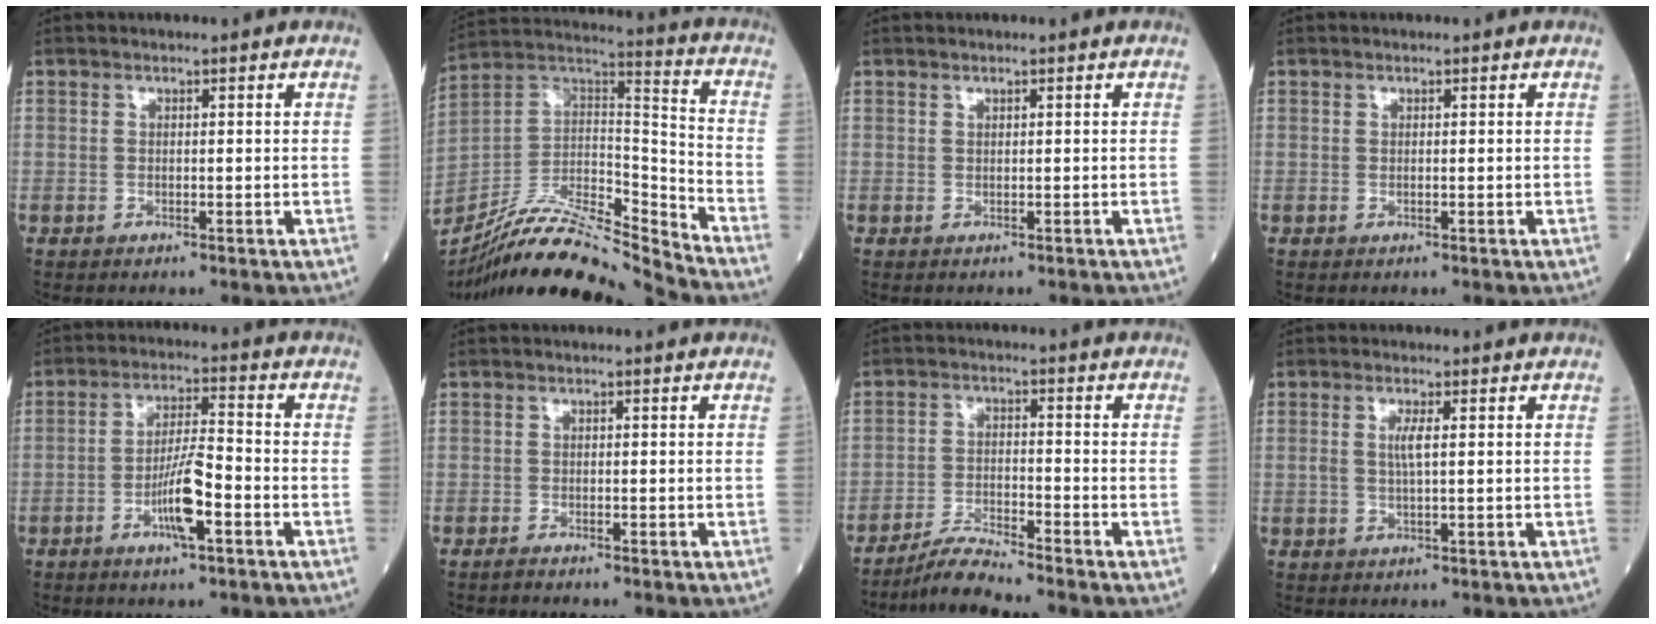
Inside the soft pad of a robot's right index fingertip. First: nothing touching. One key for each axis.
{"total": 20.0, "fx": -18.7, "fy": 0.2, "fz": 7.0, "tx": -0.139, "ty": 0.023, "tz": -0.336}
{"total": 0.0}
{"total": 0.0}
{"total": 7.3, "fx": -3.0, "fy": 0.8, "fz": 6.6, "tx": -0.127, "ty": 0.003, "tz": -0.056}
{"total": 0.8, "fx": -0.8, "fy": -0.1, "fz": 0.1, "tx": -0.008, "ty": -0.002, "tz": -0.017}
{"total": 5.2, "fx": -4.9, "fy": -1.0, "fz": 1.5, "tx": -0.031, "ty": -0.019, "tz": -0.095}
{"total": 2.4, "fx": 0.3, "fy": 0.2, "fz": 2.3, "tx": -0.051, "ty": -0.001, "tz": 0.005}